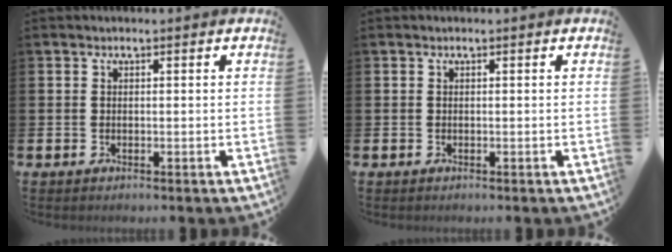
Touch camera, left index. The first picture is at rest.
{"total": 0.0}